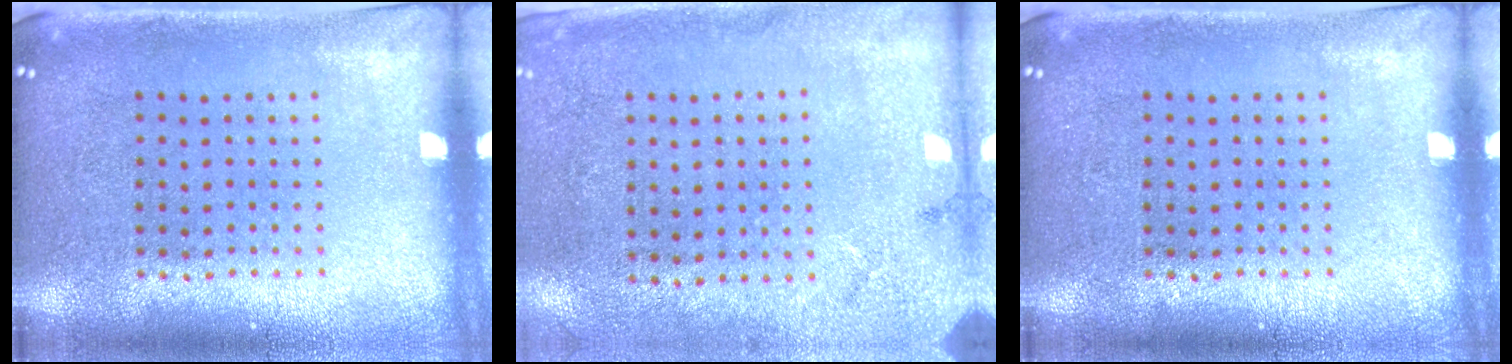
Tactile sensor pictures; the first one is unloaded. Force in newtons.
{"total": 2.7, "press": 2.2, "slide": 1.6}
{"total": 0.0}